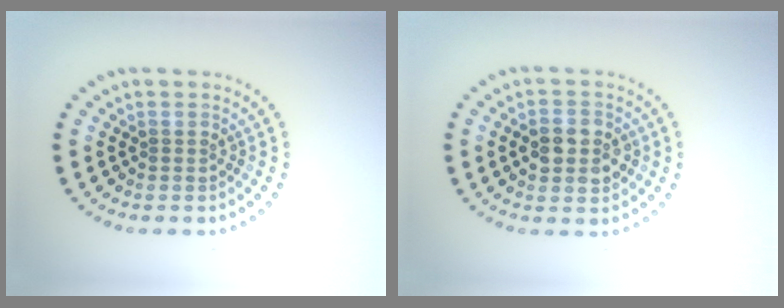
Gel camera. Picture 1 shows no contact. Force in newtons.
{"total": 3.7, "press": 3.7, "slide": 0.1}